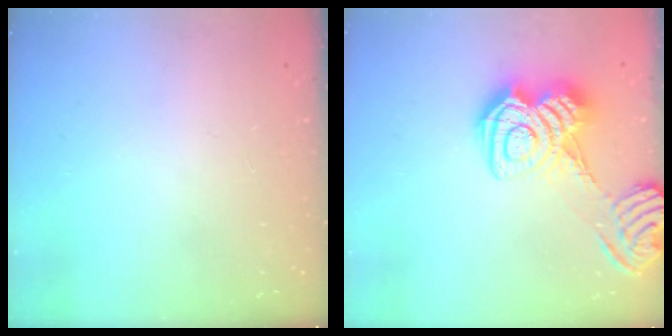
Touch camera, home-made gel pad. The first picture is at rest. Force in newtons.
{"total": 12.8, "press": 12.8, "slide": 0.8}